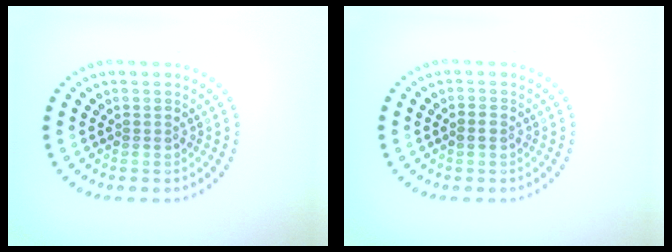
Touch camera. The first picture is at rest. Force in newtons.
{"total": 1.1, "press": 1.1, "slide": 0.0}